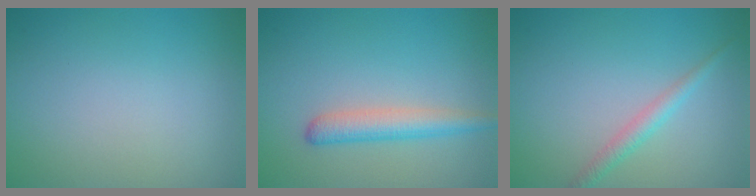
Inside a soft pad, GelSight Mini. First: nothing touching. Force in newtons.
{"total": 2.9, "press": 2.9, "slide": 0.1}
{"total": 1.7, "press": 1.7, "slide": 0.0}